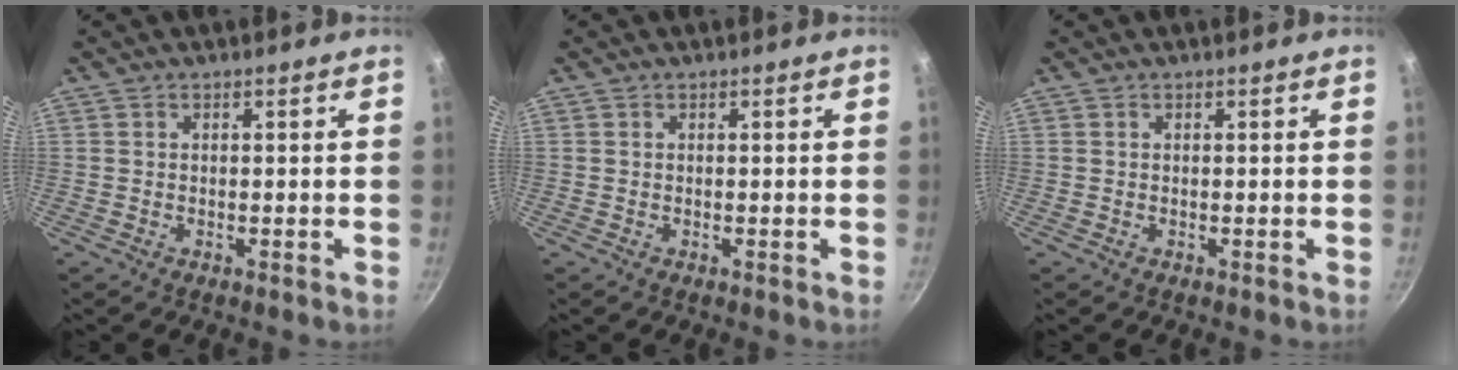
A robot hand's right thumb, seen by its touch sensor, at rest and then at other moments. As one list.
[{"total": 0.0}, {"total": 0.0}]